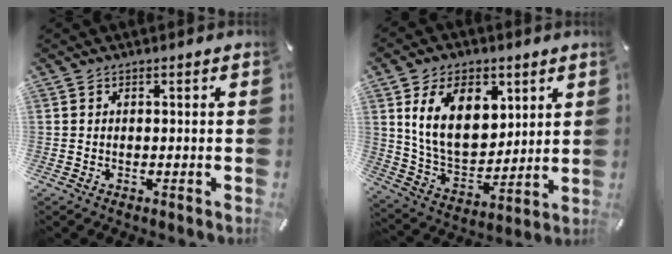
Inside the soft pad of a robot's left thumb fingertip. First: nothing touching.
{"total": 16.1, "force": [6.3, 10.7, 10.2], "torque": [-0.198, -0.013, 0.115]}